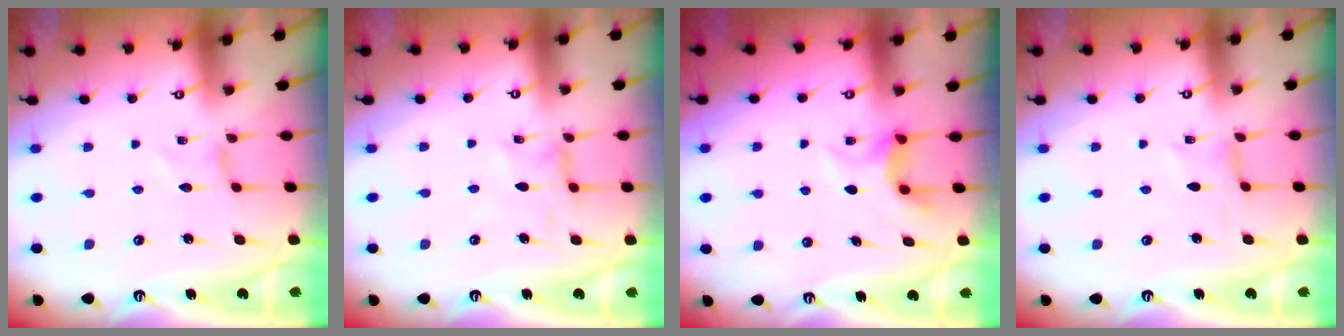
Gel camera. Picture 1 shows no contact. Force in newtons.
{"total": 1.2, "press": 1.2, "slide": 0.2}
{"total": 5.1, "press": 5.0, "slide": 0.4}
{"total": 0.0}